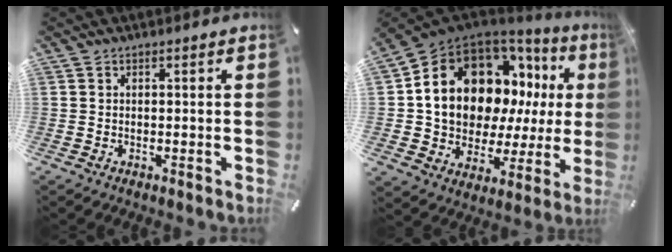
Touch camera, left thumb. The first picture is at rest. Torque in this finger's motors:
{"motor_torque": [2.50, 2.51, 1.71, -1.06, 0.42]}